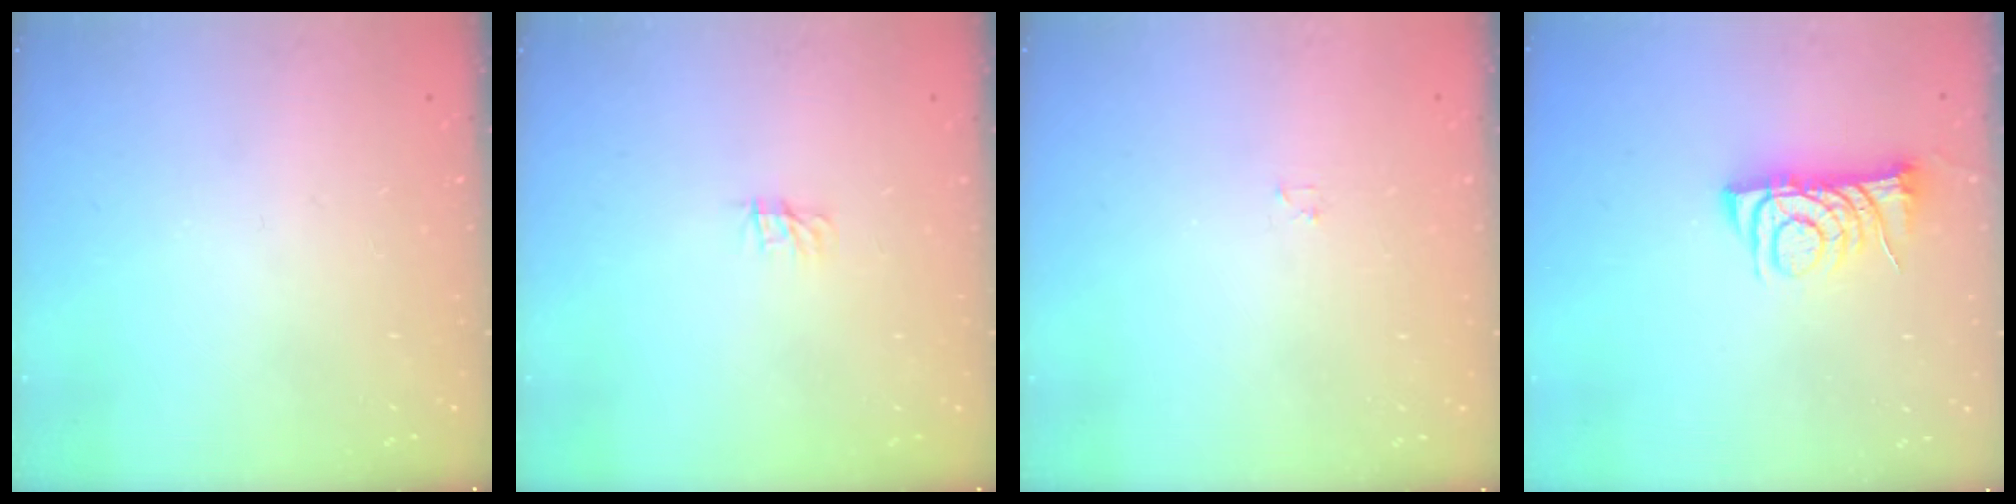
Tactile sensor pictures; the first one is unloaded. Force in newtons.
{"total": 0.0}
{"total": 1.2, "press": 1.2, "slide": 0.2}
{"total": 8.0, "press": 7.9, "slide": 1.1}